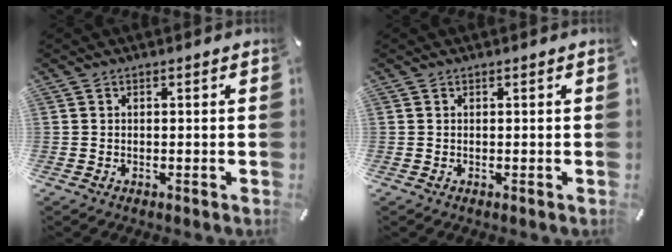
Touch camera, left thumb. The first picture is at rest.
{"total": 0.0}